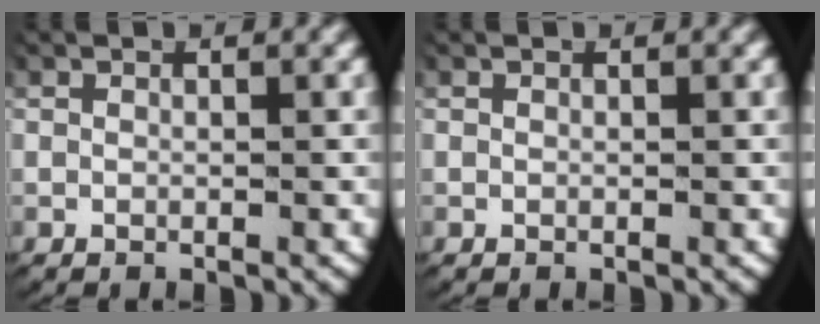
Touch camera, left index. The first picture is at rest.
{"total": 0.0}